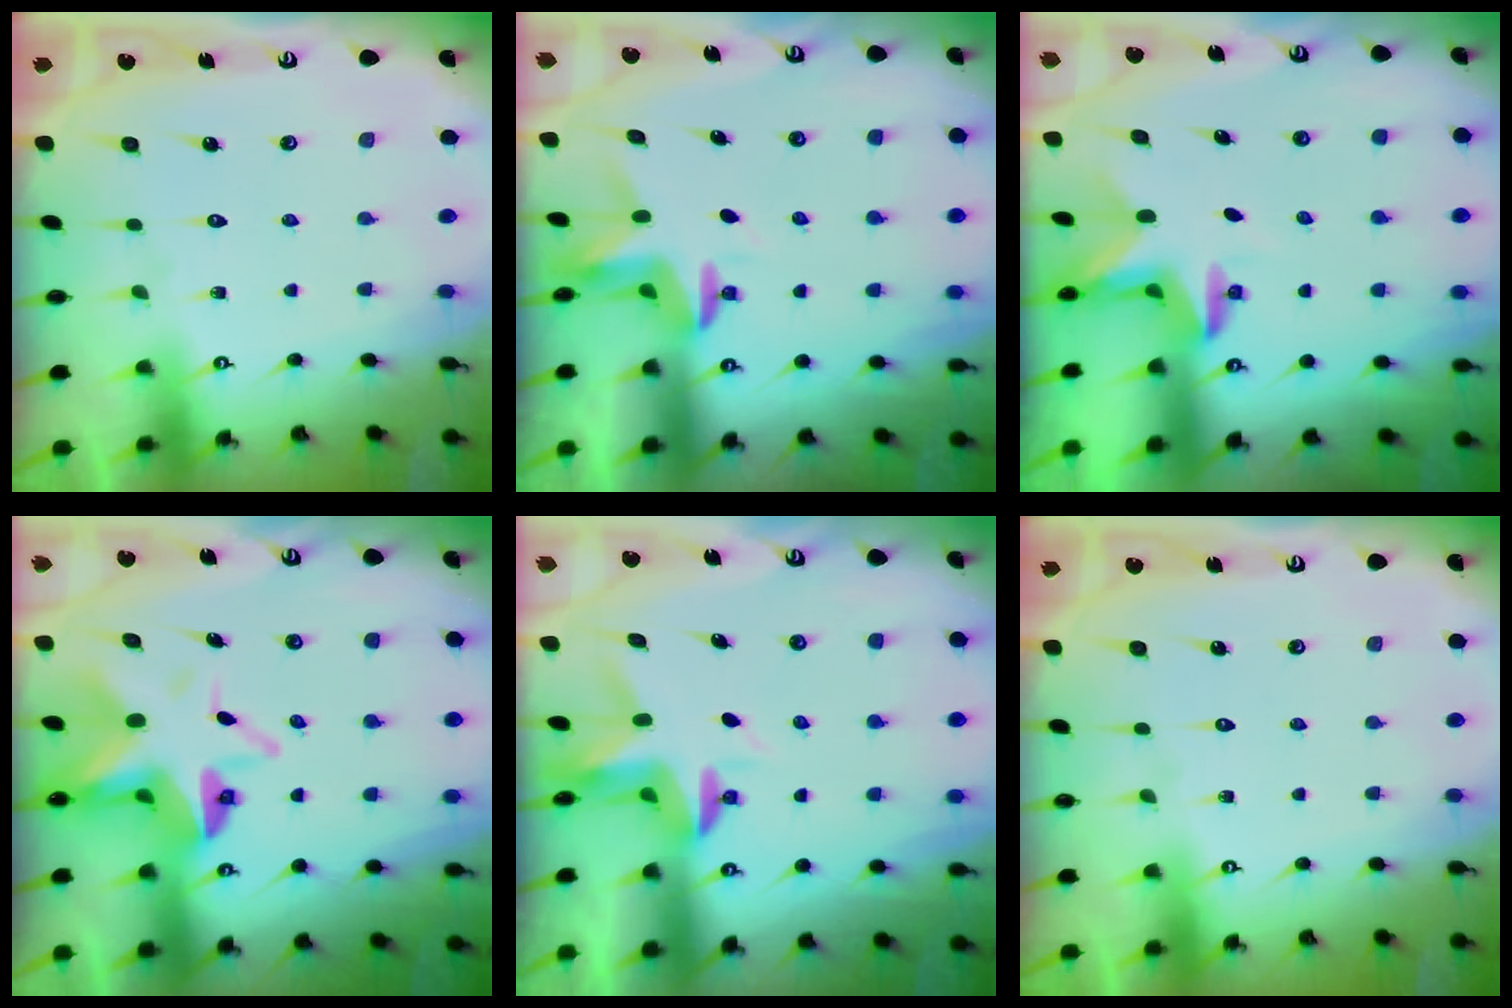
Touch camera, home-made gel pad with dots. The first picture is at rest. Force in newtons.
{"total": 3.4, "press": 3.4, "slide": 0.2}
{"total": 3.3, "press": 3.3, "slide": 0.1}
{"total": 9.5, "press": 9.3, "slide": 1.9}
{"total": 3.4, "press": 3.4, "slide": 0.6}
{"total": 0.0}